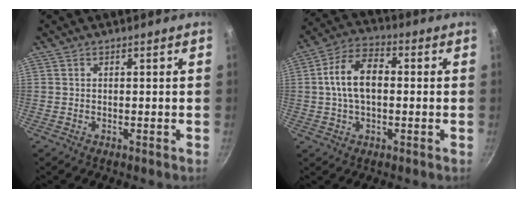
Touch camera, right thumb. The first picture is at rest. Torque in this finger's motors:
{"motor_torque": [-0.65, 1.40, 1.23, -0.24, 0.39]}